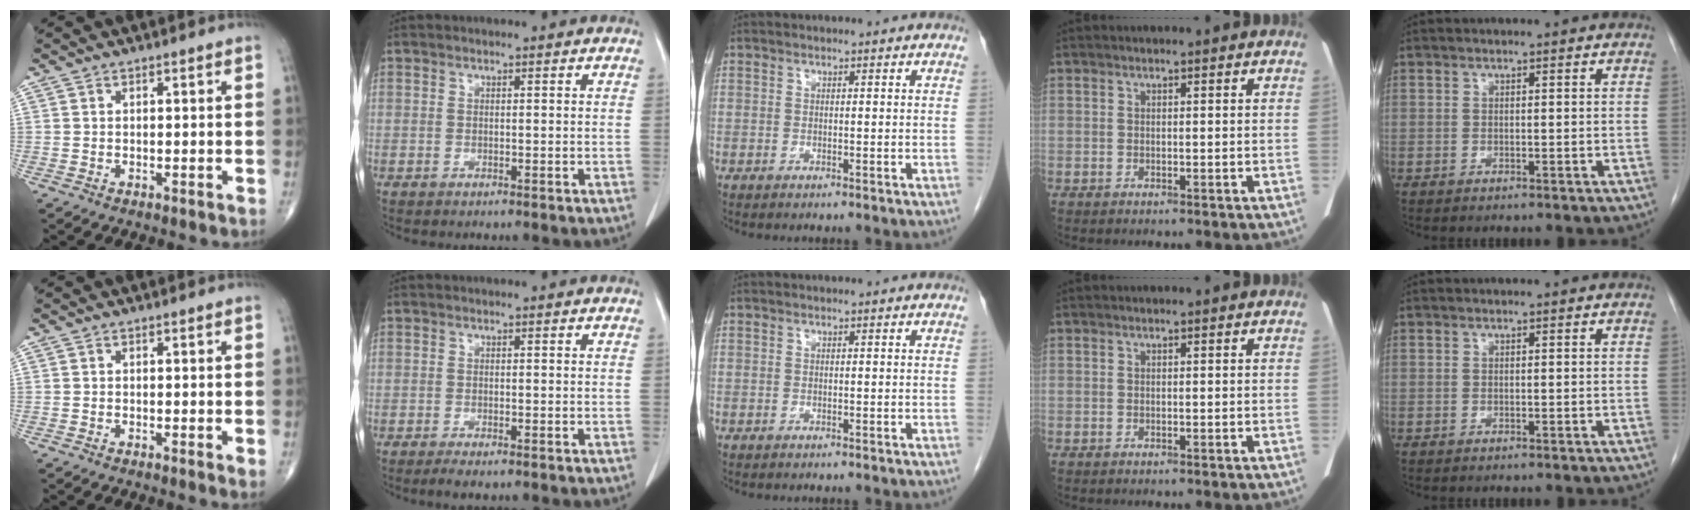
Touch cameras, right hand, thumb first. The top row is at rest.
{"thumb": {"total": 1.2, "force": [-0.1, 0.3, 1.2], "torque": [-0.018, -0.005, -0.005]}, "index": {"total": 2.1, "force": [-1.5, 0.4, 1.4], "torque": [-0.022, -0.005, -0.024]}}